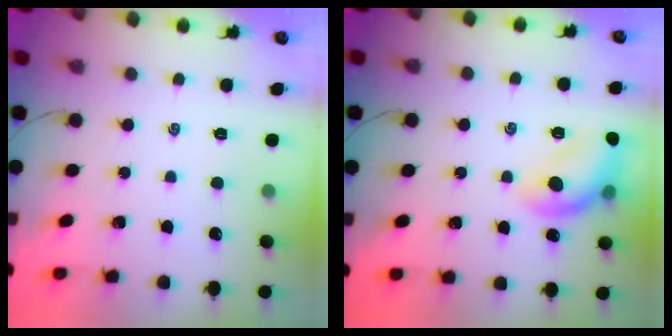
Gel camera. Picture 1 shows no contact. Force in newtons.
{"total": 13.1, "press": 13.1, "slide": 1.3}